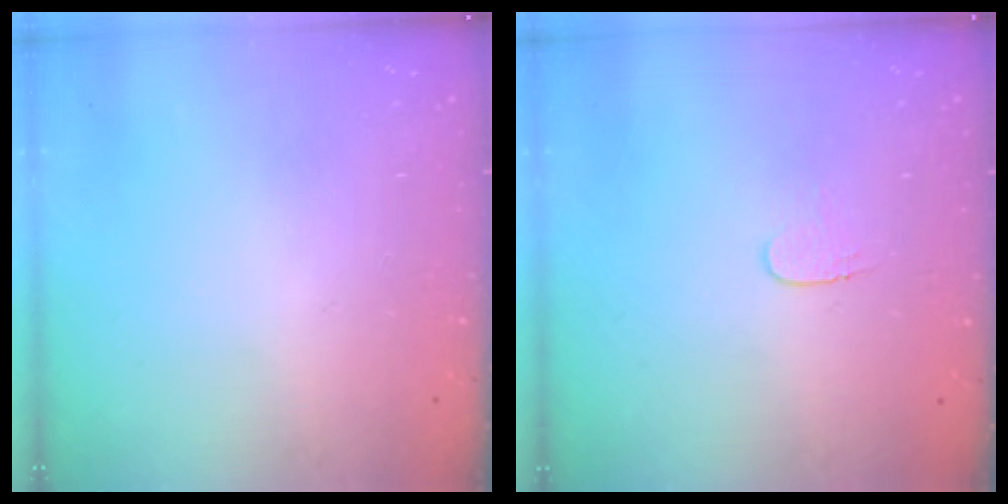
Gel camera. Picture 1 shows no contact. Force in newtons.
{"total": 3.7, "press": 3.7, "slide": 0.4}